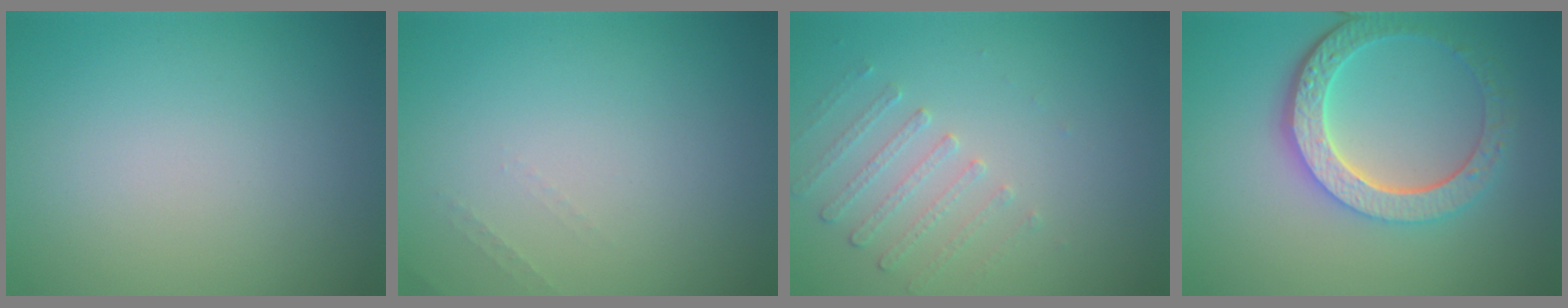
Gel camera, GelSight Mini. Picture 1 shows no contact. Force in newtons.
{"total": 0.6, "press": 0.6, "slide": 0.2}
{"total": 1.7, "press": 1.2, "slide": 1.2}
{"total": 6.0, "press": 4.5, "slide": 4.0}